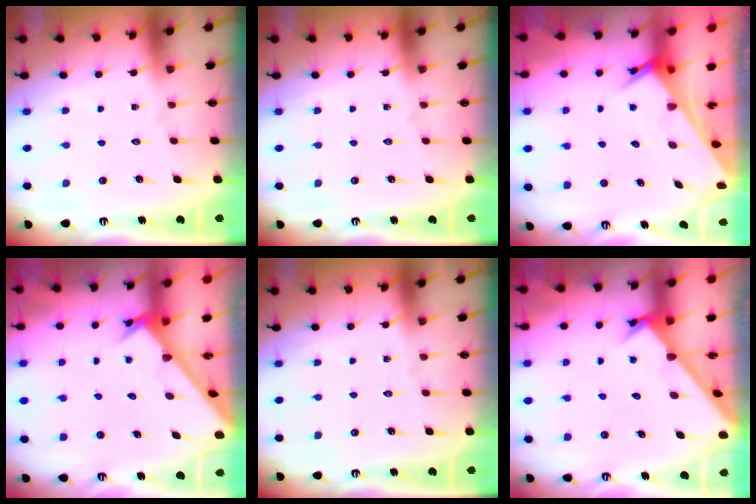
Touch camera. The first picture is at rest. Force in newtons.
{"total": 0.0}
{"total": 3.1, "press": 3.1, "slide": 0.2}
{"total": 2.4, "press": 2.4, "slide": 0.2}
{"total": 0.0}
{"total": 2.3, "press": 2.3, "slide": 0.0}